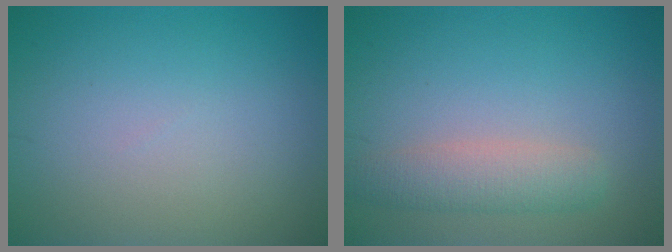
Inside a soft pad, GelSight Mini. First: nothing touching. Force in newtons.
{"total": 3.0, "press": 3.0, "slide": 0.1}